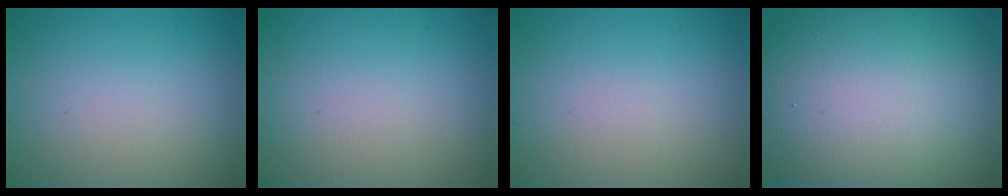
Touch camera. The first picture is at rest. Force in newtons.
{"total": 0.0}
{"total": 0.0}
{"total": 17.3, "press": 17.3, "slide": 0.9}